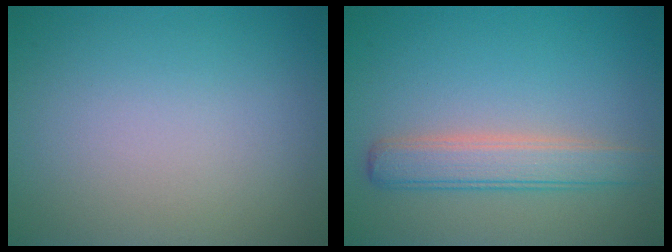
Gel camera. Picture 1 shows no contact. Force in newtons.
{"total": 3.6, "press": 3.6, "slide": 0.2}